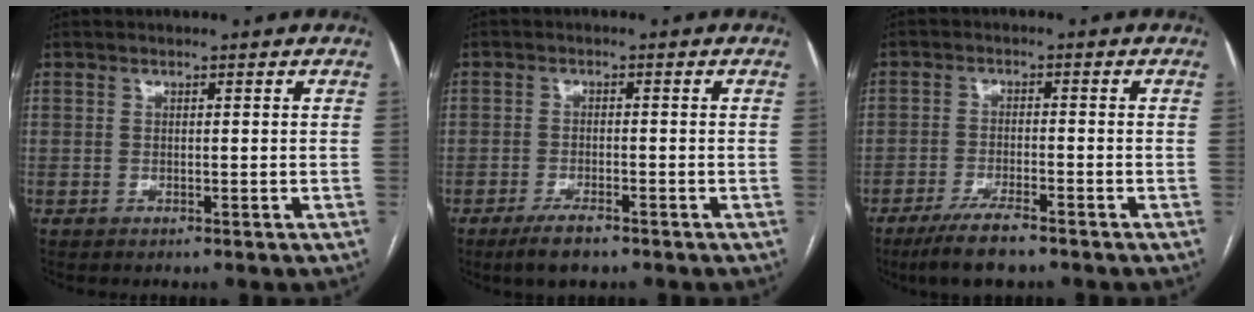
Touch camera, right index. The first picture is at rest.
{"total": 3.9, "force": [-2.9, 1.0, 2.4], "torque": [-0.050, -0.004, -0.049]}
{"total": 6.4, "force": [-4.8, 1.0, 4.0], "torque": [-0.079, -0.014, -0.085]}